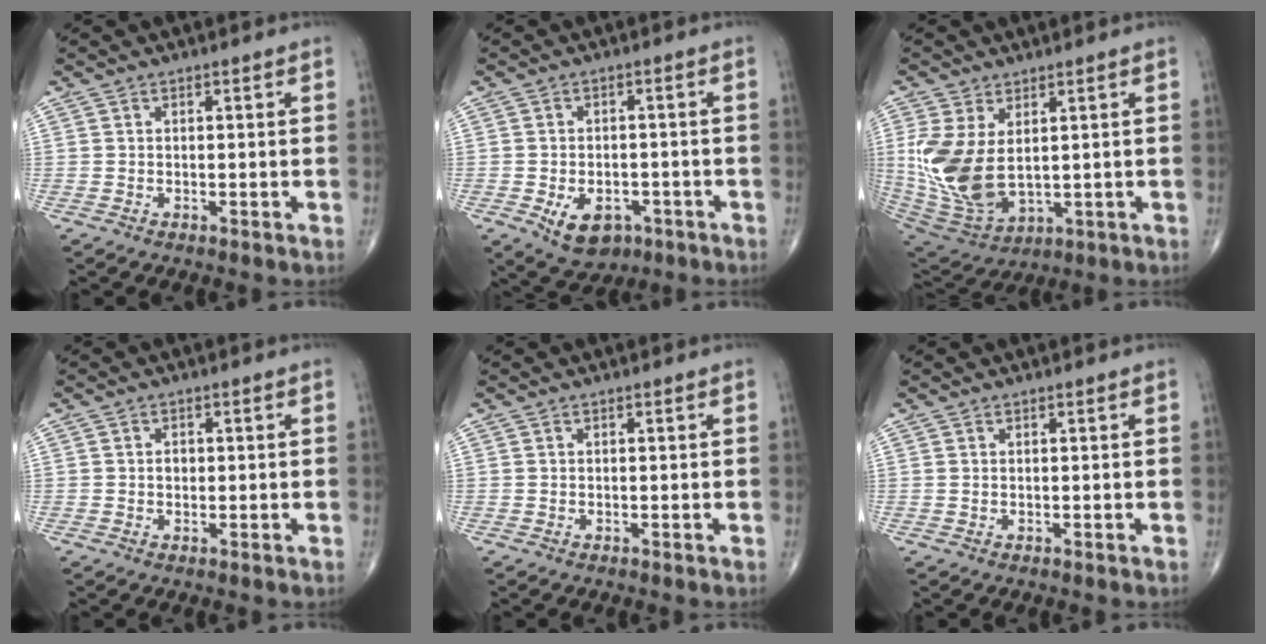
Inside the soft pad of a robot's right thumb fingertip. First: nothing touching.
{"total": 8.0, "force": [-3.4, 5.4, 4.9], "torque": [-0.063, 0.013, -0.039]}
{"total": 15.0, "force": [1.7, 8.8, 12.0], "torque": [-0.260, -0.021, 0.056]}
{"total": 1.4, "force": [0.0, 1.2, 0.8], "torque": [-0.009, 0.002, 0.000]}
{"total": 0.0}
{"total": 0.0}